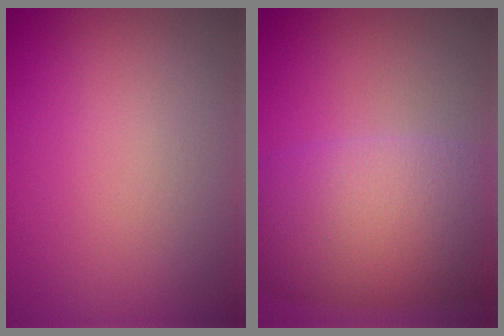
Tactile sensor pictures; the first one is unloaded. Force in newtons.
{"total": 10.8, "press": 10.8, "slide": 0.4}